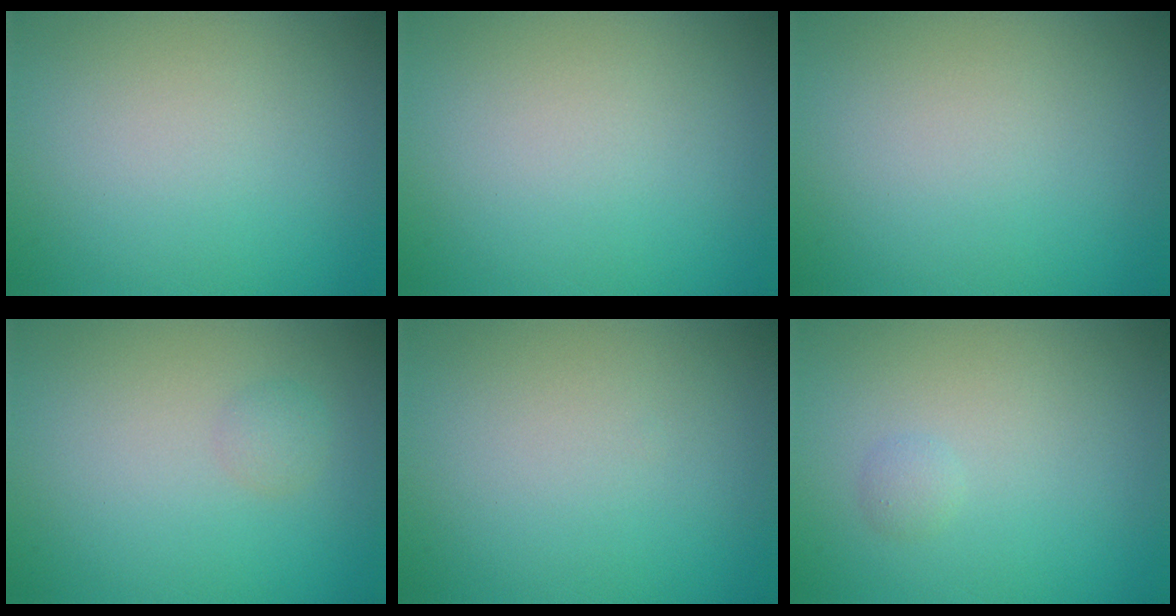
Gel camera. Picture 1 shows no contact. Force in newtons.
{"total": 0.0}
{"total": 0.0}
{"total": 1.0, "press": 1.0, "slide": 0.0}
{"total": 0.0}
{"total": 0.8, "press": 0.8, "slide": 0.0}